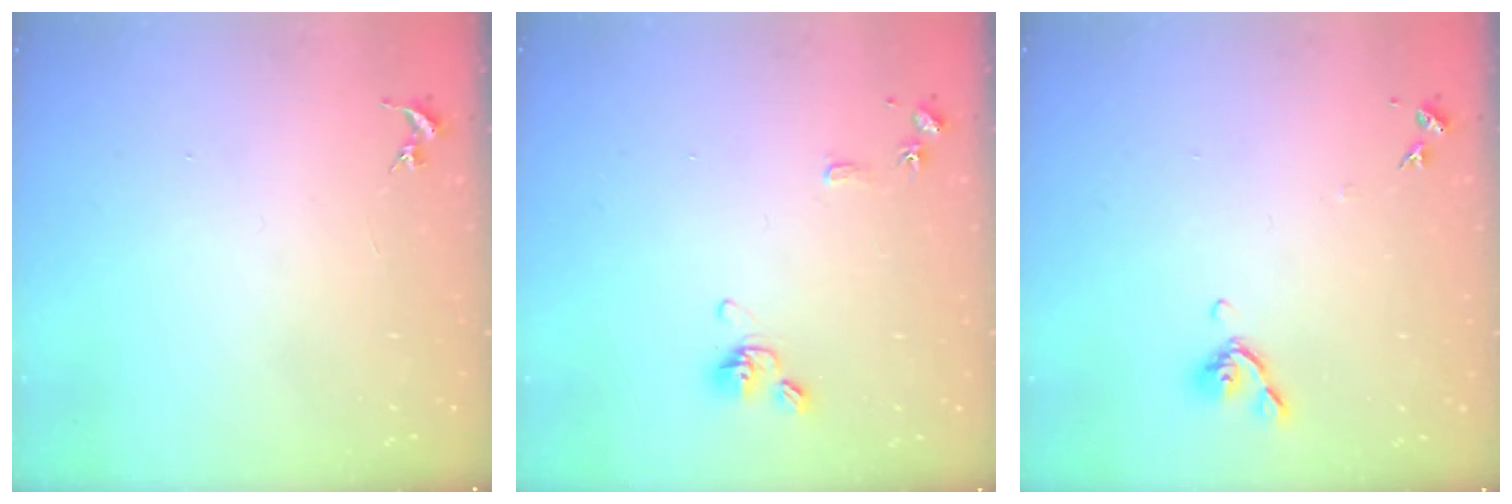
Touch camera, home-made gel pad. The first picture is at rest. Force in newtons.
{"total": 9.4, "press": 9.2, "slide": 1.9}
{"total": 6.9, "press": 6.7, "slide": 1.5}